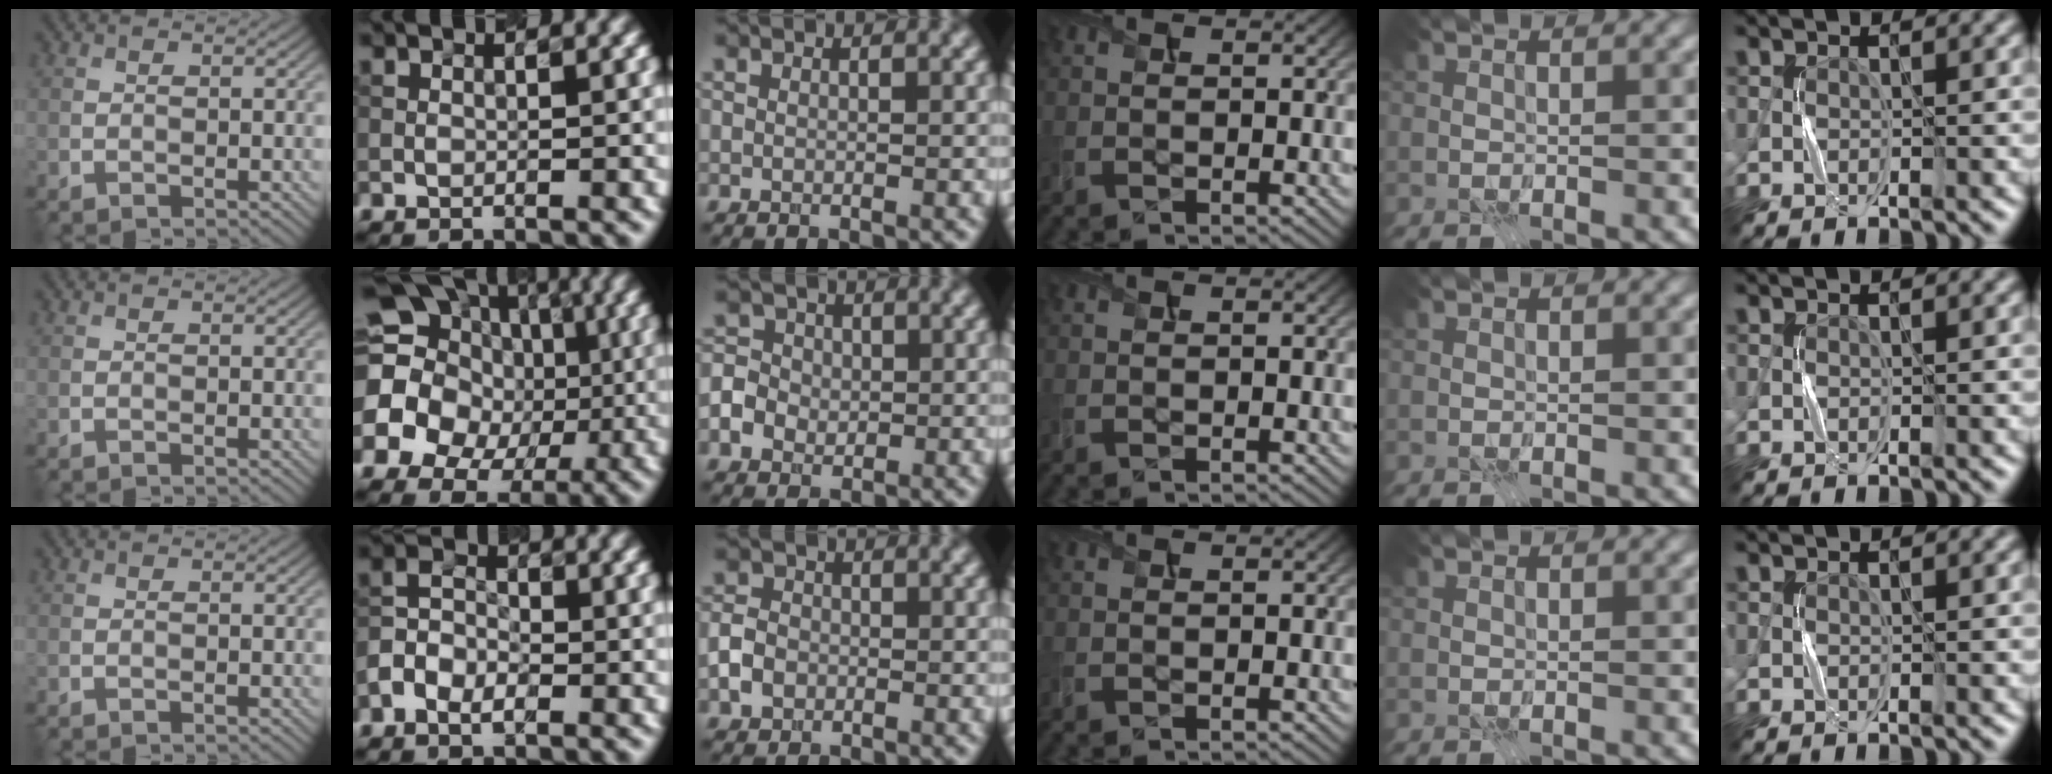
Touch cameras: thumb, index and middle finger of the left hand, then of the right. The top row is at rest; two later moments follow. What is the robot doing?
{"motion": "press", "object": "gel pad"}